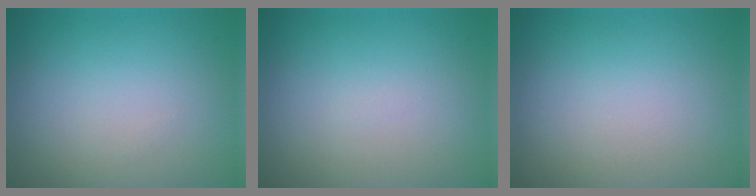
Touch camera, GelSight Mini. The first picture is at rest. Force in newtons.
{"total": 0.0}
{"total": 0.0}